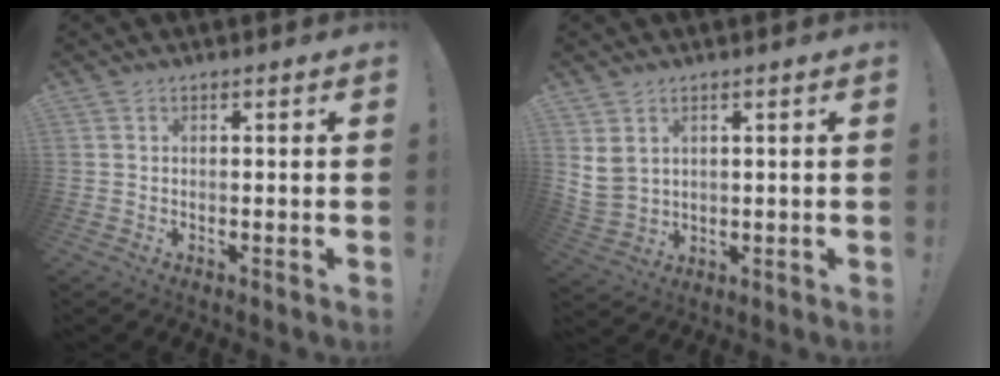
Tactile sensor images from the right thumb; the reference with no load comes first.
{"total": 6.0, "force": [3.2, 4.2, 2.9], "torque": [-0.053, -0.011, 0.064]}